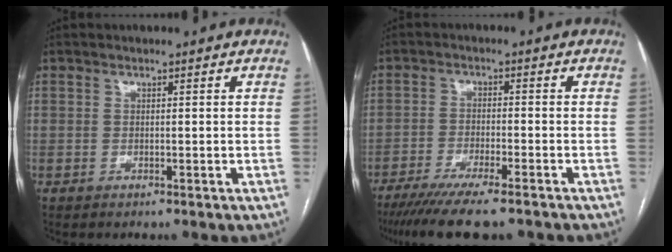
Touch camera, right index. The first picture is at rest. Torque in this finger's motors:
{"motor_torque": [1.13, -1.01, 0.59, 0.14]}